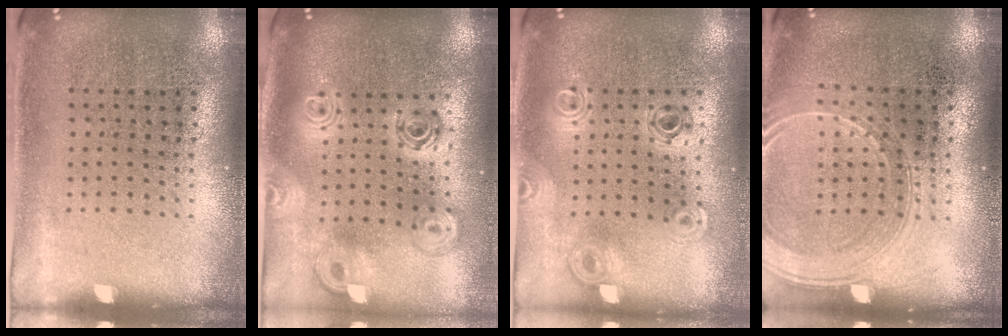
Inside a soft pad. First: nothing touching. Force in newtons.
{"total": 2.2, "press": 1.8, "slide": 1.2}
{"total": 1.0, "press": 0.9, "slide": 0.2}
{"total": 1.5, "press": 1.5, "slide": 0.4}